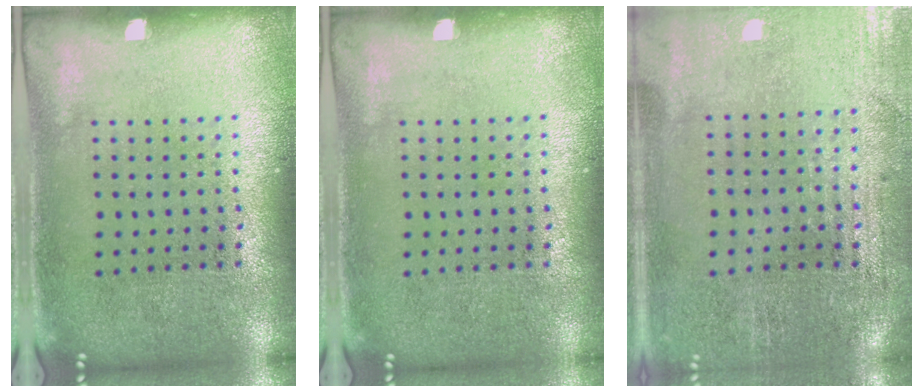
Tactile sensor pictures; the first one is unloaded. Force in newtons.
{"total": 0.0}
{"total": 0.6, "press": 0.5, "slide": 0.4}